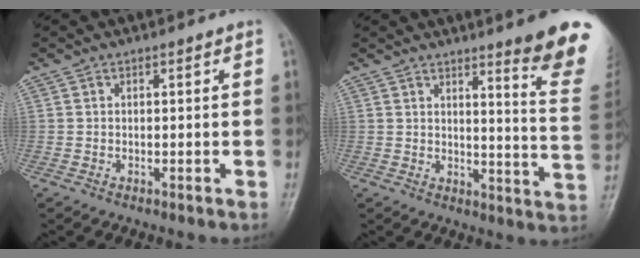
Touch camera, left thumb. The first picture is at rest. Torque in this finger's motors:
{"motor_torque": [0.65, 0.41, 1.49, -1.28, 0.08]}